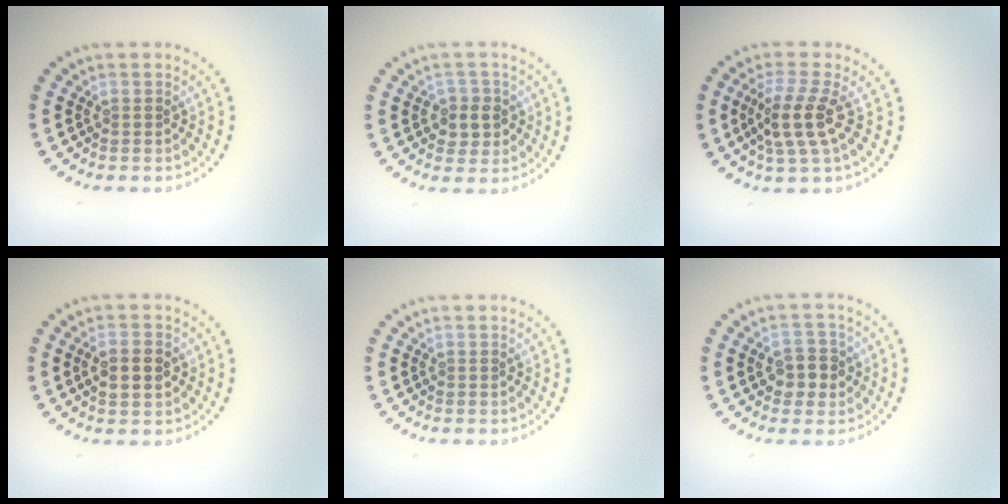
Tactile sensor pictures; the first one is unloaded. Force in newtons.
{"total": 2.6, "press": 2.4, "slide": 0.9}
{"total": 3.5, "press": 2.9, "slide": 1.9}
{"total": 2.8, "press": 2.8, "slide": 0.2}
{"total": 0.0}
{"total": 2.8, "press": 2.8, "slide": 0.4}